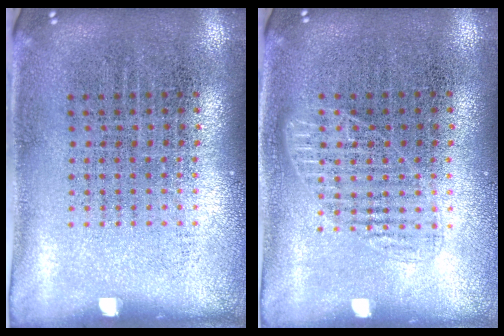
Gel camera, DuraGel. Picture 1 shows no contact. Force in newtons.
{"total": 1.6, "press": 1.6, "slide": 0.3}